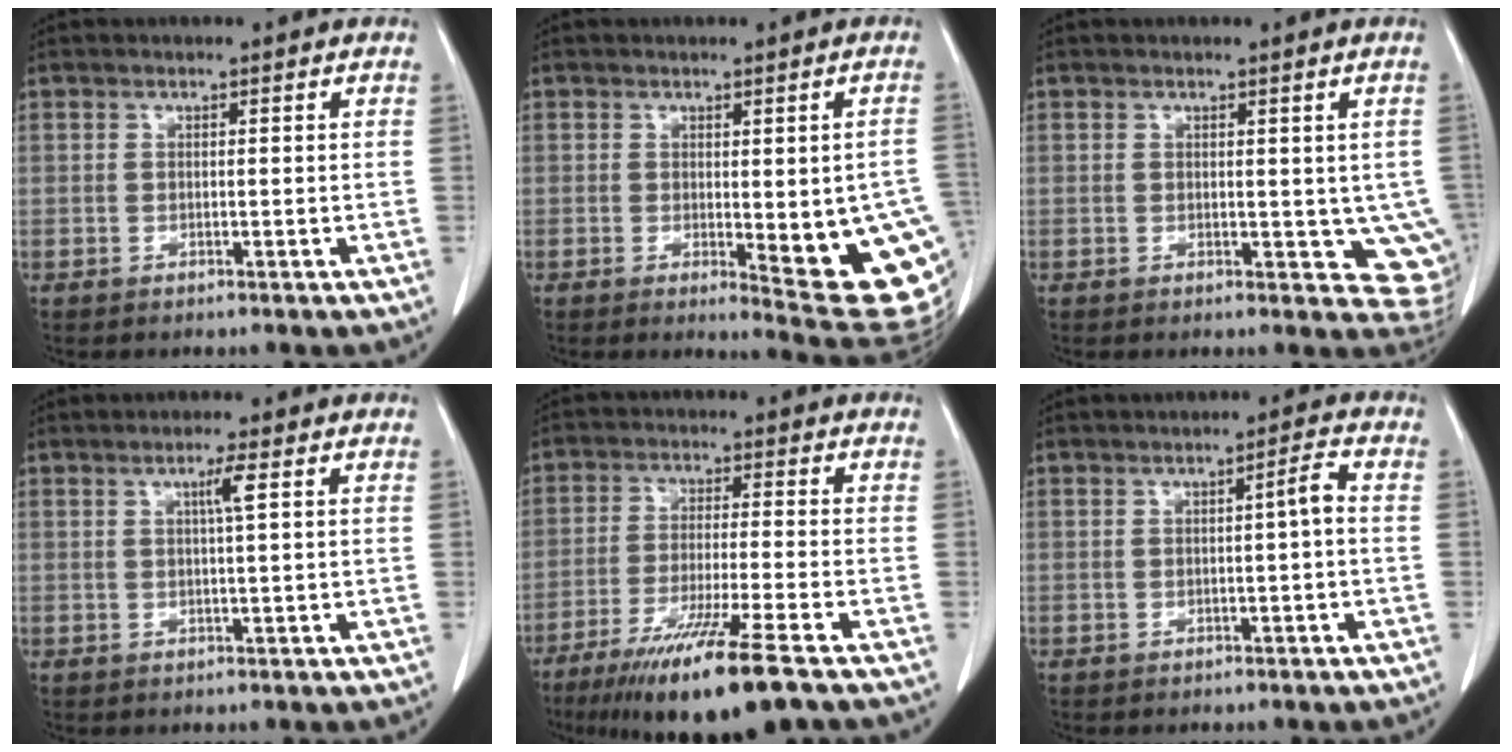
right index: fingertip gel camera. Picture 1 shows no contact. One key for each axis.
{"total": 14.3, "fx": -2.8, "fy": 3.6, "fz": 13.6, "tx": -0.112, "ty": -0.006, "tz": -0.016}
{"total": 6.4, "fx": 0.4, "fy": 3.7, "fz": 5.3, "tx": -0.042, "ty": -0.010, "tz": 0.009}
{"total": 2.4, "fx": 0.8, "fy": -0.4, "fz": 2.3, "tx": -0.042, "ty": -0.001, "tz": 0.013}
{"total": 14.1, "fx": -9.6, "fy": -0.4, "fz": 10.3, "tx": -0.180, "ty": -0.047, "tz": -0.161}
{"total": 2.3, "fx": -0.1, "fy": 0.0, "fz": 2.3, "tx": -0.032, "ty": 0.004, "tz": -0.002}